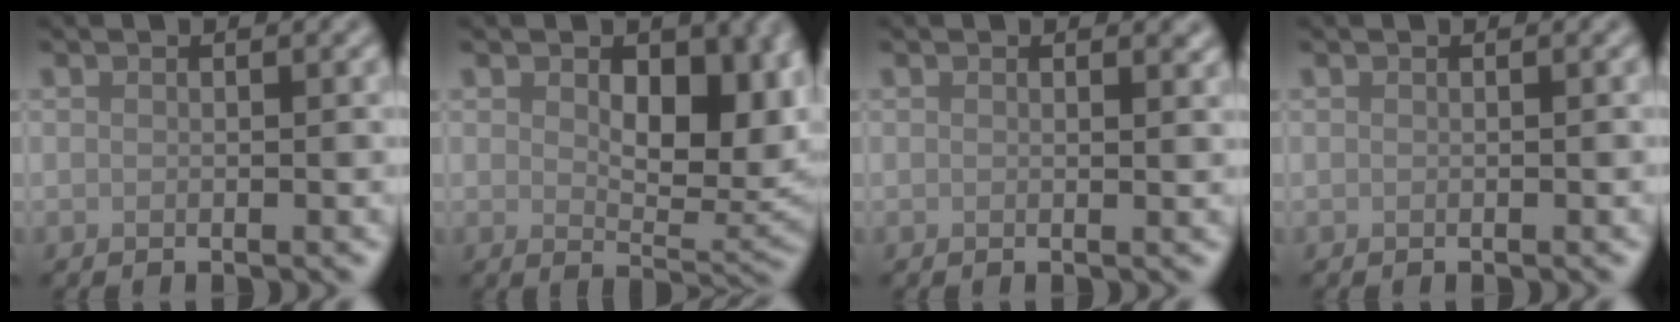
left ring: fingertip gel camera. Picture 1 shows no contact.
{"total": 8.2, "force": [1.8, 4.7, 6.5], "torque": [-0.098, -0.012, 0.035]}
{"total": 0.7, "force": [0.5, 0.3, 0.4], "torque": [-0.002, -0.004, 0.008]}
{"total": 0.0}